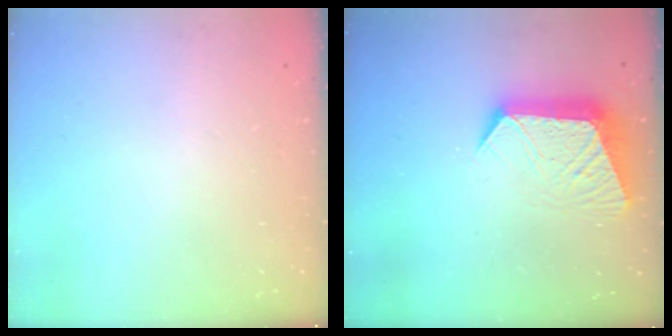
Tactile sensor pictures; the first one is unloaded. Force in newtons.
{"total": 11.8, "press": 11.7, "slide": 1.1}